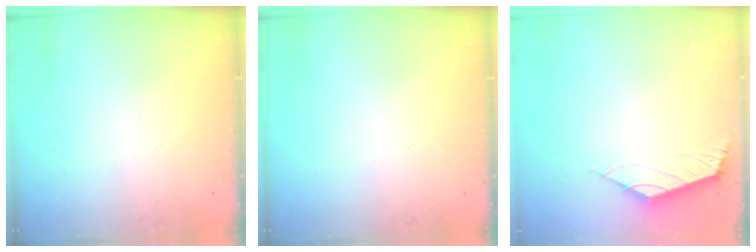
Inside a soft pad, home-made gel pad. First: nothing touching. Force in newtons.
{"total": 0.0}
{"total": 2.6, "press": 2.5, "slide": 0.6}